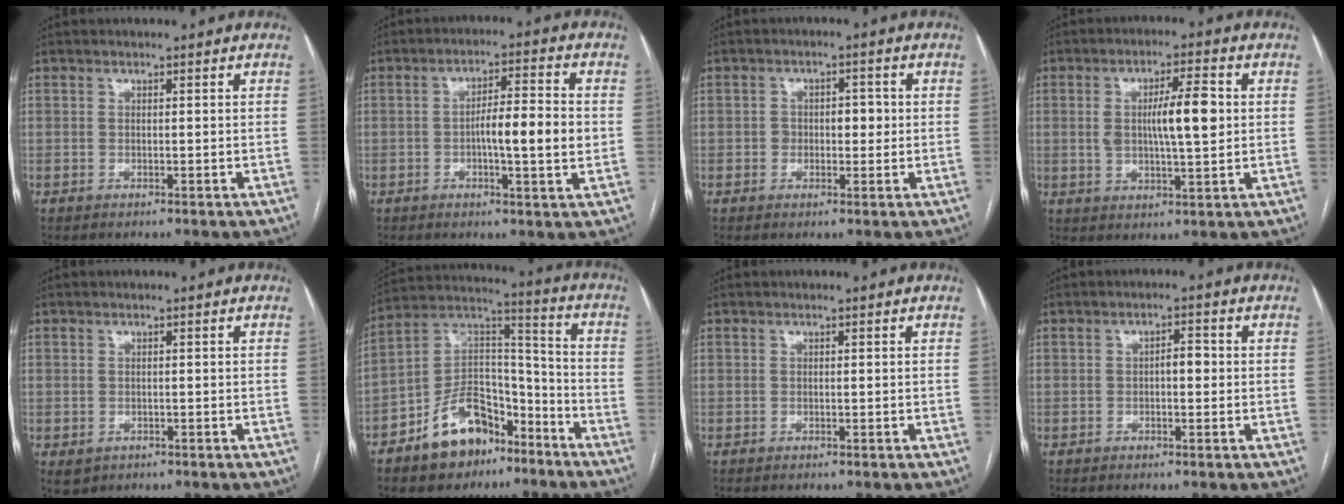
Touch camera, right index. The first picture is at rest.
{"total": 8.2, "force": [-0.7, 1.0, 8.2], "torque": [-0.131, 0.009, -0.014]}
{"total": 3.9, "force": [0.0, 2.5, 2.9], "torque": [-0.040, 0.015, 0.003]}
{"total": 8.6, "force": [1.1, 1.8, 8.3], "torque": [-0.144, 0.010, 0.020]}
{"total": 1.8, "force": [-0.5, 1.6, 0.6], "torque": [-0.009, -0.001, 0.006]}
{"total": 14.3, "force": [-8.9, 8.0, 7.8], "torque": [-0.143, 0.034, -0.151]}
{"total": 0.0}
{"total": 2.3, "force": [-0.2, 0.9, 2.1], "torque": [-0.028, 0.008, -0.004]}